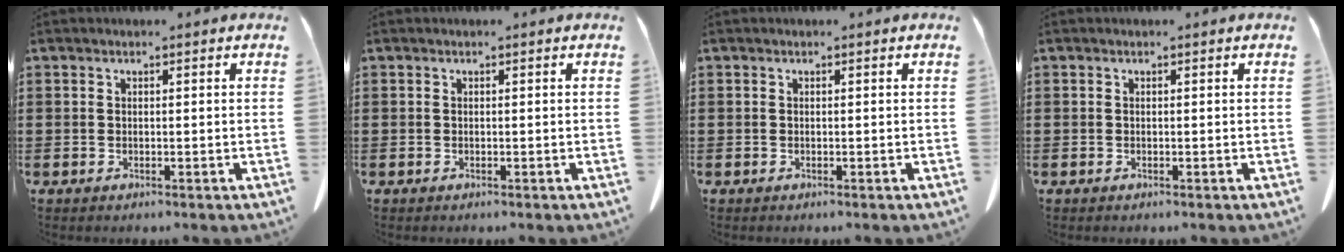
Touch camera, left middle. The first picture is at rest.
{"total": 0.0}
{"total": 0.0}
{"total": 0.0}